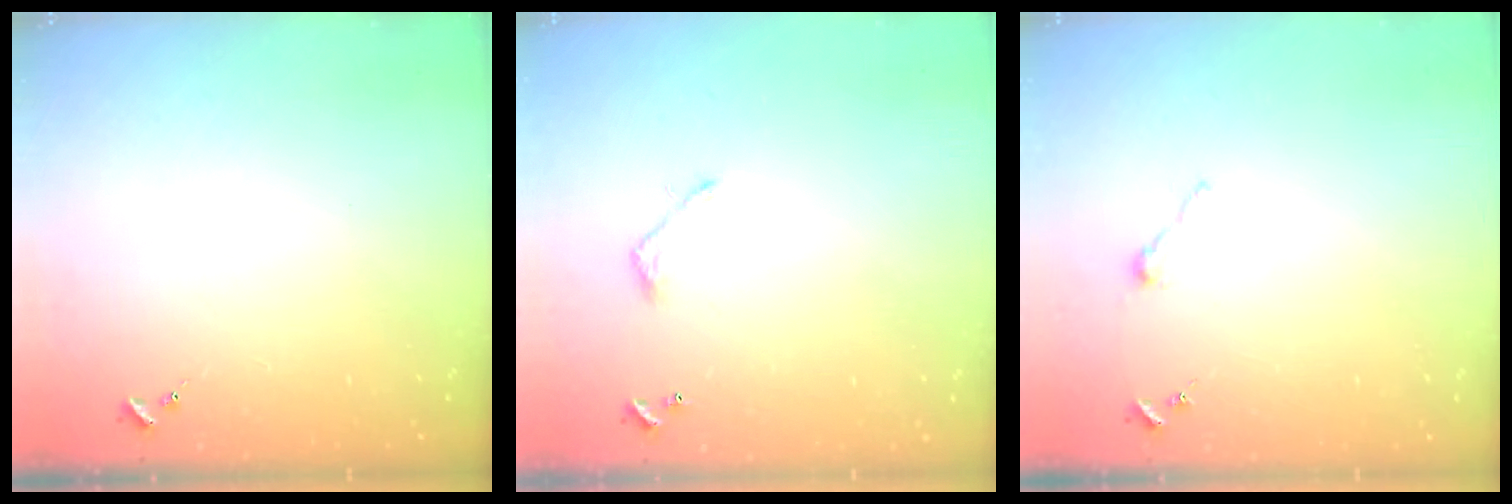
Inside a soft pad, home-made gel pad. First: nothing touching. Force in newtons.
{"total": 4.1, "press": 4.1, "slide": 0.3}
{"total": 2.5, "press": 2.5, "slide": 0.2}